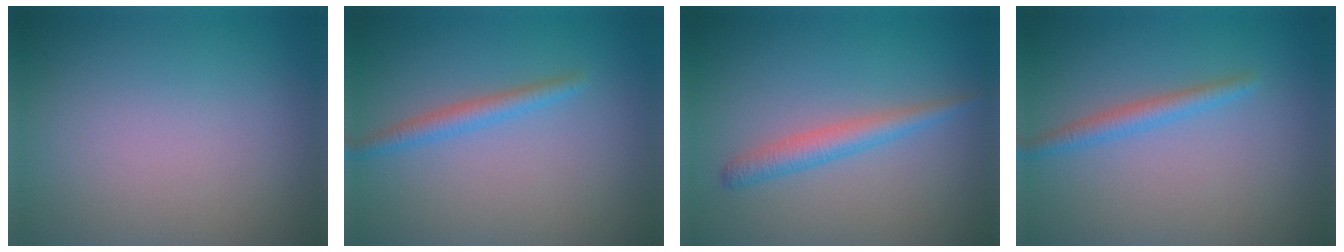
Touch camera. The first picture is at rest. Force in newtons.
{"total": 1.8, "press": 1.8, "slide": 0.1}
{"total": 2.2, "press": 2.2, "slide": 0.1}
{"total": 1.8, "press": 1.8, "slide": 0.1}